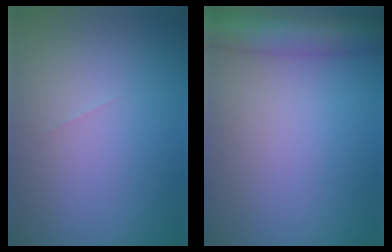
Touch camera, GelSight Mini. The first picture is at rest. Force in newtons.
{"total": 6.7, "press": 6.7, "slide": 0.4}